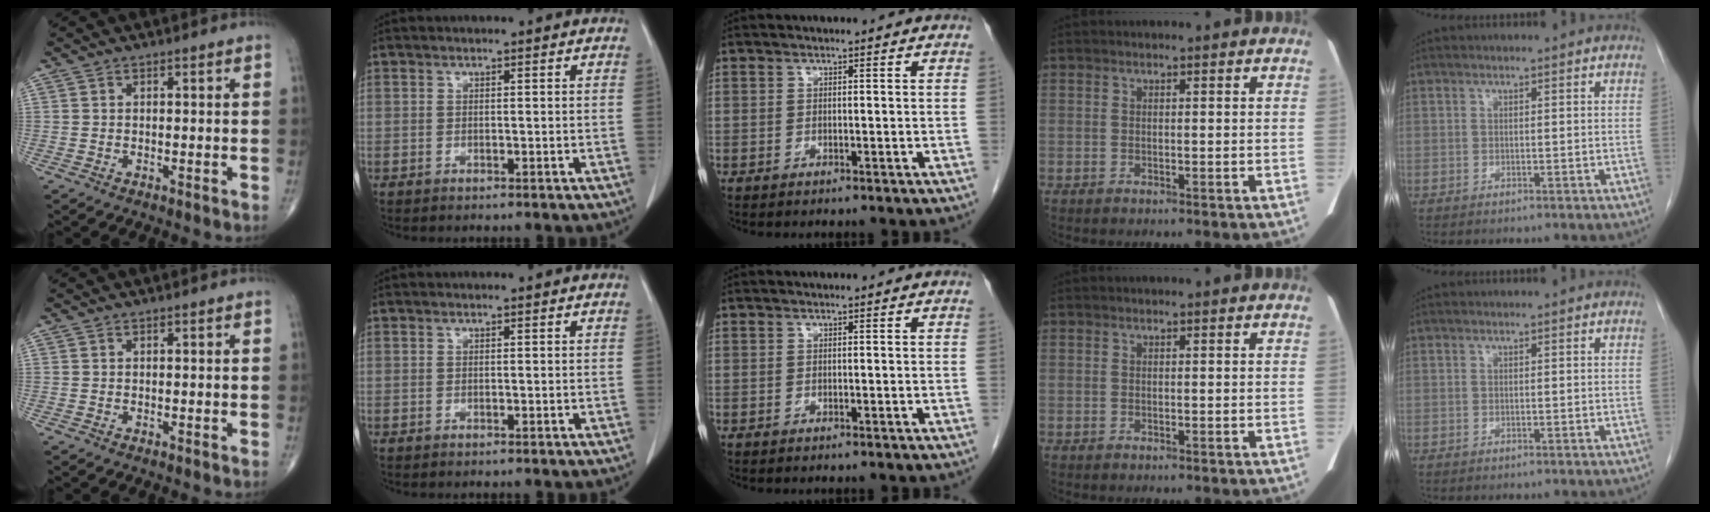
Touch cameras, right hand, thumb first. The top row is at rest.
{}